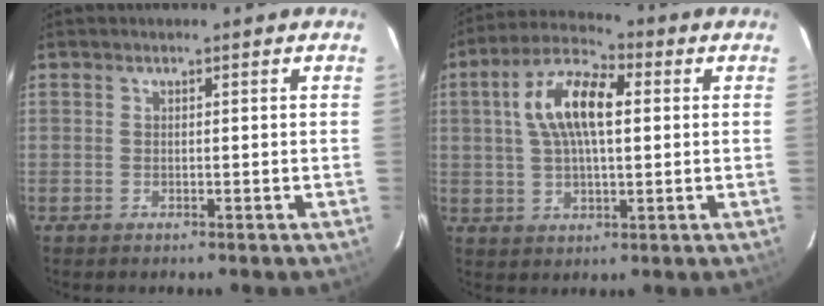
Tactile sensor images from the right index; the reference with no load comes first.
{"total": 11.7, "force": [2.3, 5.0, 10.3], "torque": [-0.199, 0.026, 0.038]}